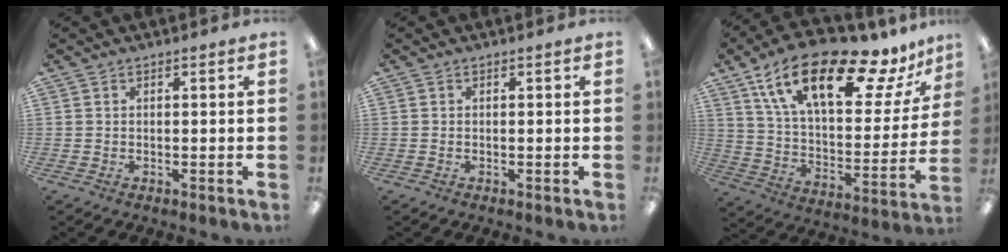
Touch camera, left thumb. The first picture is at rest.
{"total": 0.0}
{"total": 24.1, "force": [15.5, 8.8, 16.2], "torque": [-0.268, -0.083, 0.258]}